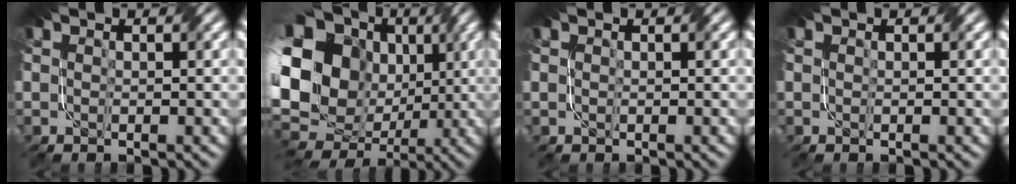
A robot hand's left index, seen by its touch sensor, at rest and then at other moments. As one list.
[{"total": 18.4, "force": [-0.7, 14.4, 11.4], "torque": [-0.233, -0.001, -0.008]}, {"total": 0.0}, {"total": 0.0}]